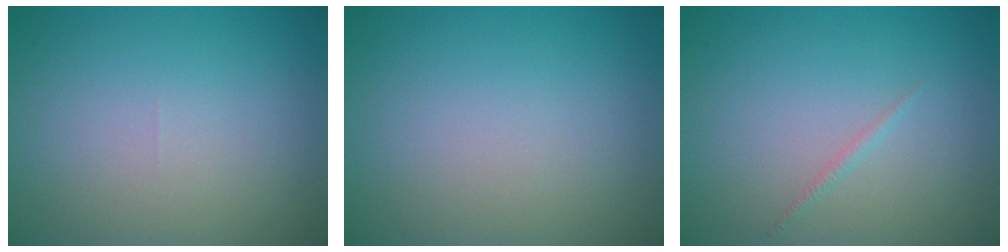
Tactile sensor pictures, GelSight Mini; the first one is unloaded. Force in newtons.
{"total": 0.0}
{"total": 0.6, "press": 0.6, "slide": 0.0}